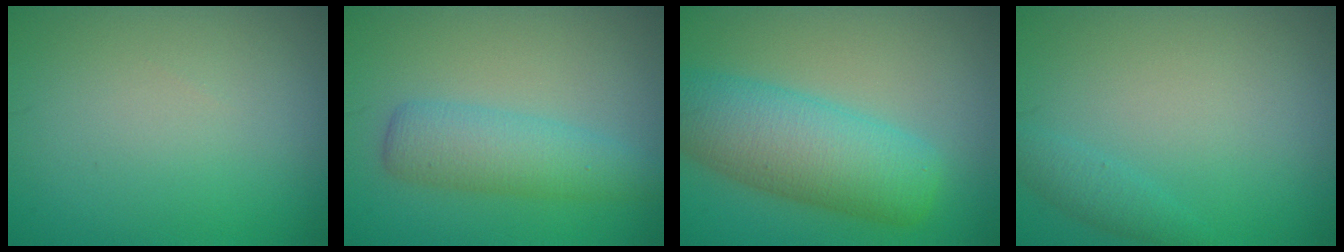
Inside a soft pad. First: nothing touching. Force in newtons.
{"total": 4.0, "press": 4.0, "slide": 0.1}
{"total": 7.8, "press": 7.8, "slide": 0.2}
{"total": 1.3, "press": 1.3, "slide": 0.1}